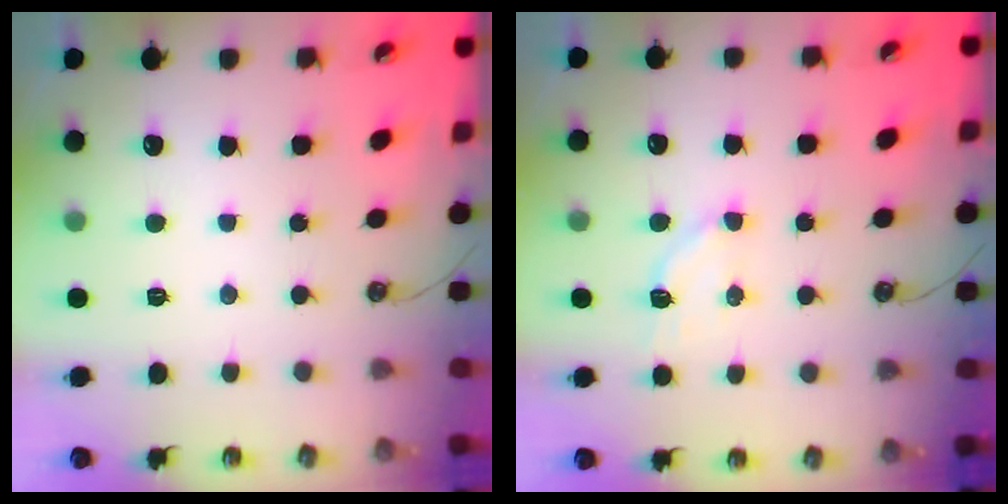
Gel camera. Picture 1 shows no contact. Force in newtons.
{"total": 4.1, "press": 3.9, "slide": 1.2}